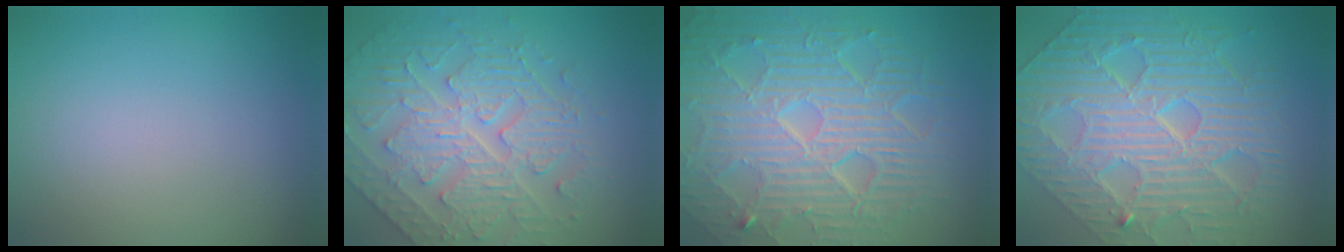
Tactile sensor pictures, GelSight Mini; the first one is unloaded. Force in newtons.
{"total": 5.0, "press": 4.9, "slide": 0.8}
{"total": 10.9, "press": 6.8, "slide": 8.5}
{"total": 10.7, "press": 7.4, "slide": 7.7}